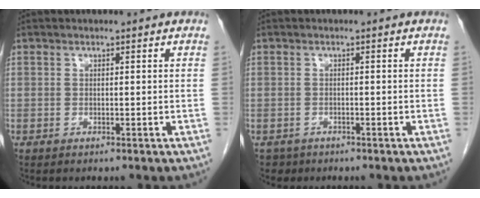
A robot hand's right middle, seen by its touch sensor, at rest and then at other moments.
{"total": 1.7, "force": [-1.2, 1.2, 0.0], "torque": [-0.005, 0.003, -0.019]}